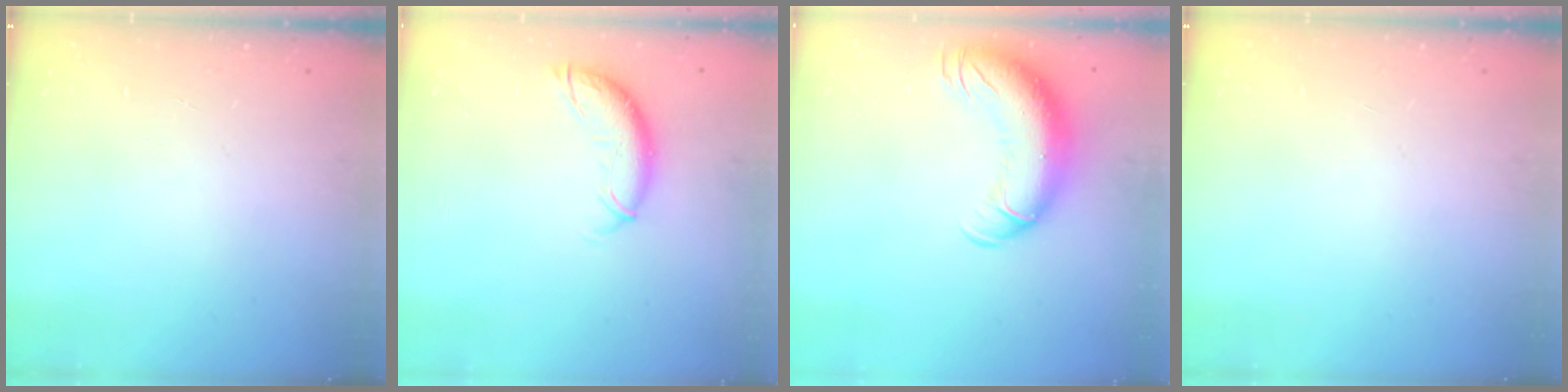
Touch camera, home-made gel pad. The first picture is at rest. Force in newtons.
{"total": 9.9, "press": 9.8, "slide": 1.4}
{"total": 14.6, "press": 14.2, "slide": 3.3}
{"total": 0.0}